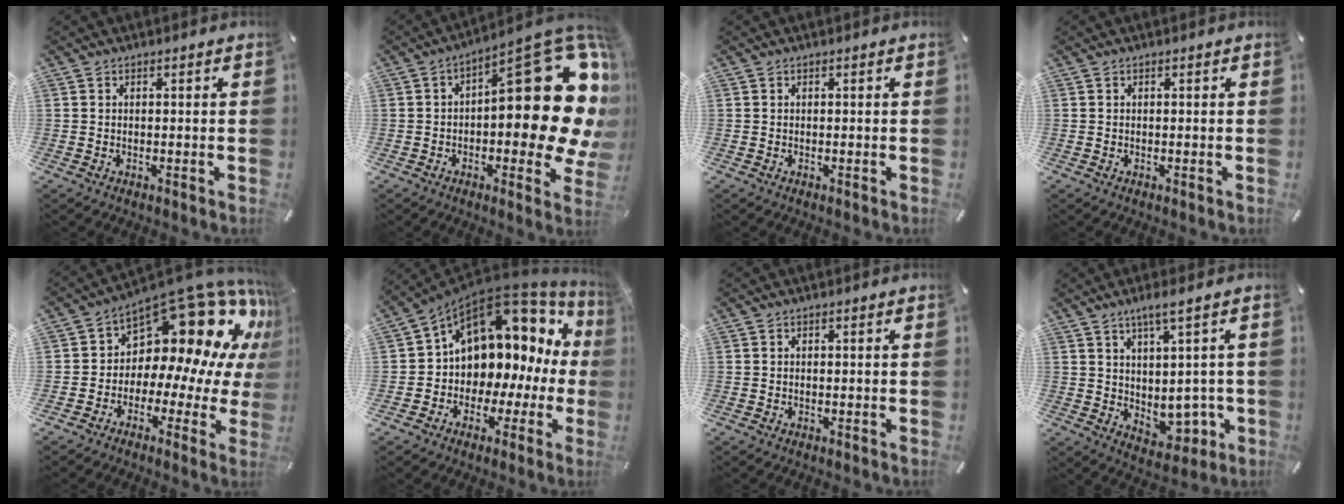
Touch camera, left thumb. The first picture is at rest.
{"total": 24.4, "force": [5.8, 10.2, 21.3], "torque": [-0.263, -0.067, 0.103]}
{"total": 0.0}
{"total": 0.0}
{"total": 17.7, "force": [9.7, 10.5, 10.4], "torque": [-0.141, -0.094, 0.162]}
{"total": 11.3, "force": [5.2, 8.7, 4.8], "torque": [-0.070, -0.068, 0.092]}
{"total": 0.0}
{"total": 8.3, "force": [1.9, 4.3, 6.9], "torque": [-0.093, -0.017, 0.039]}